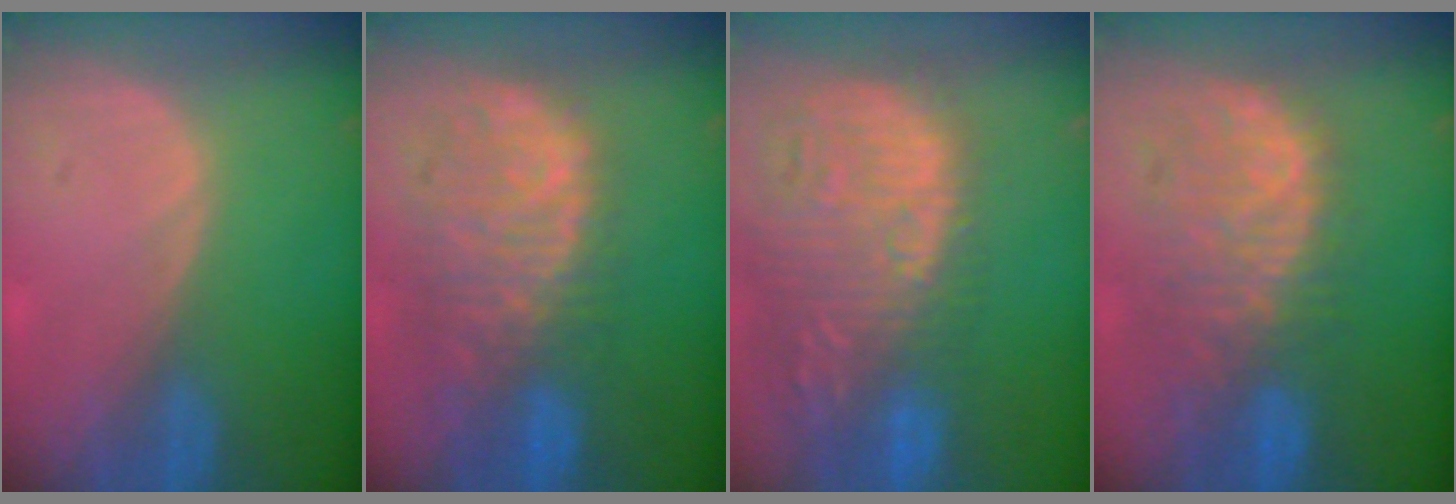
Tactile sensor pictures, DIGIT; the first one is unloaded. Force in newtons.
{"total": 11.4, "press": 9.6, "slide": 6.1}
{"total": 16.0, "press": 13.2, "slide": 9.0}
{"total": 10.6, "press": 9.4, "slide": 4.9}